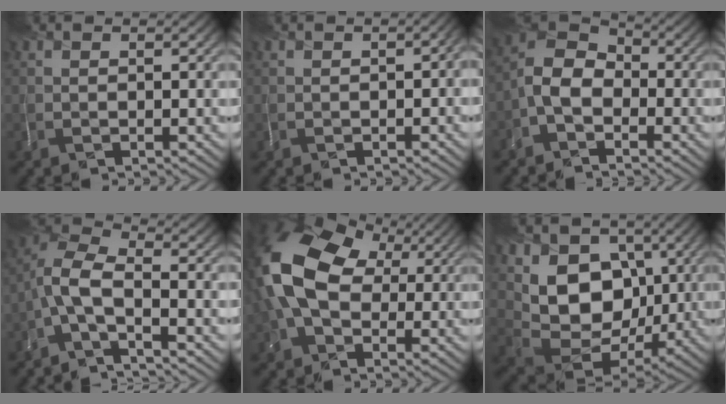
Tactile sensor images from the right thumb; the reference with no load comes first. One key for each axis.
{"total": 1.5, "fx": -0.1, "fy": 0.5, "fz": 1.4, "tx": -0.016, "ty": 0.001, "tz": 0.001}
{"total": 5.1, "fx": -2.4, "fy": 3.4, "fz": 3.0, "tx": -0.061, "ty": 0.007, "tz": -0.058}
{"total": 6.1, "fx": -2.8, "fy": 2.3, "fz": 4.9, "tx": -0.107, "ty": 0.005, "tz": -0.073}
{"total": 15.0, "fx": 2.6, "fy": 10.2, "fz": 10.7, "tx": -0.239, "ty": -0.004, "tz": 0.046}
{"total": 10.6, "fx": 2.9, "fy": 8.4, "fz": 5.8, "tx": -0.120, "ty": -0.025, "tz": 0.042}